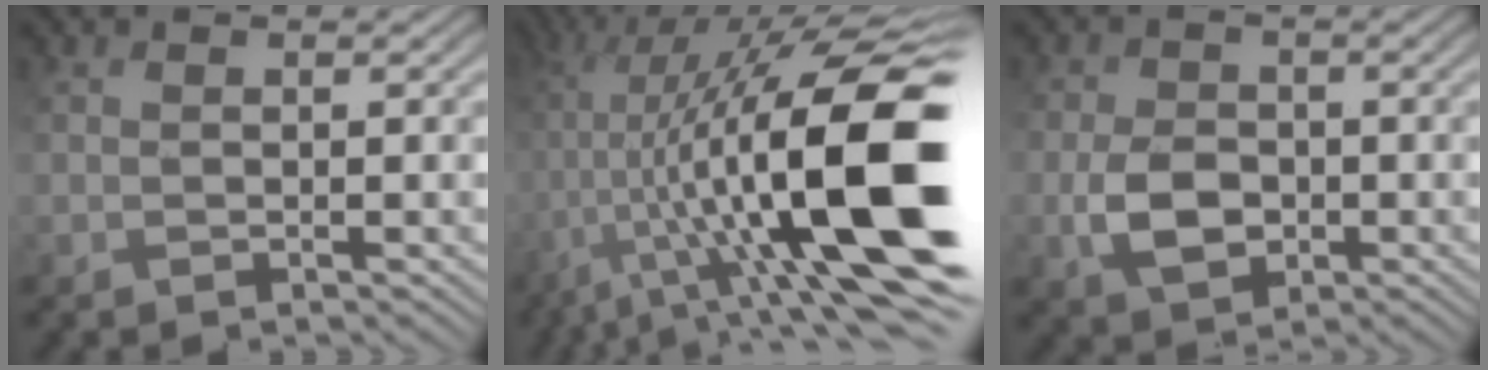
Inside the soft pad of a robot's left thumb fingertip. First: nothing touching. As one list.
[{"total": 19.9, "force": [-3.6, 7.7, 18.0], "torque": [-0.342, 0.004, -0.070]}, {"total": 4.7, "force": [-1.3, 3.6, 2.7], "torque": [-0.062, -0.008, -0.027]}]